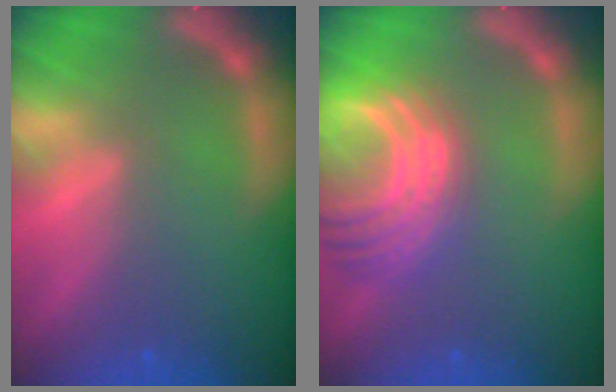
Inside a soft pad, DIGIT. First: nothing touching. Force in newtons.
{"total": 10.0}